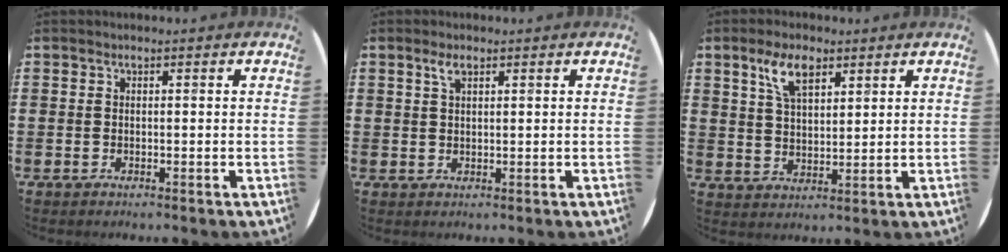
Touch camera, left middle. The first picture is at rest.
{"total": 1.9, "force": [1.2, 0.6, 1.4], "torque": [-0.021, 0.002, 0.019]}
{"total": 6.0, "force": [3.7, 2.7, 4.0], "torque": [-0.080, 0.007, 0.064]}